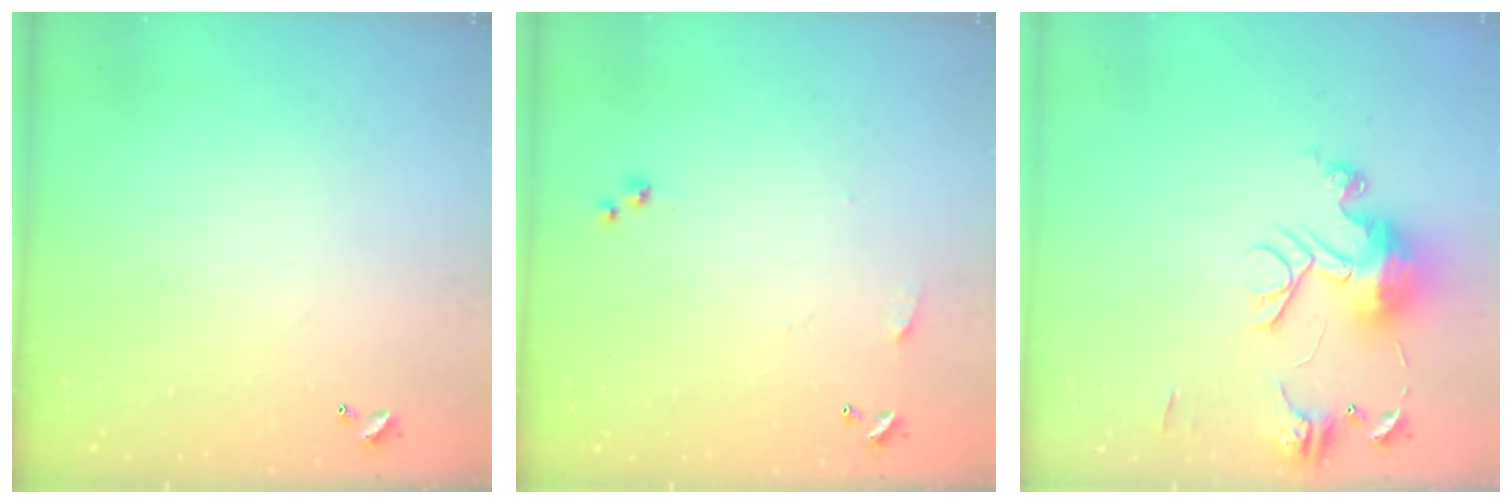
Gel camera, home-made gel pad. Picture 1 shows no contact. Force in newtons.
{"total": 5.1, "press": 5.0, "slide": 0.7}
{"total": 13.5, "press": 13.5, "slide": 1.0}